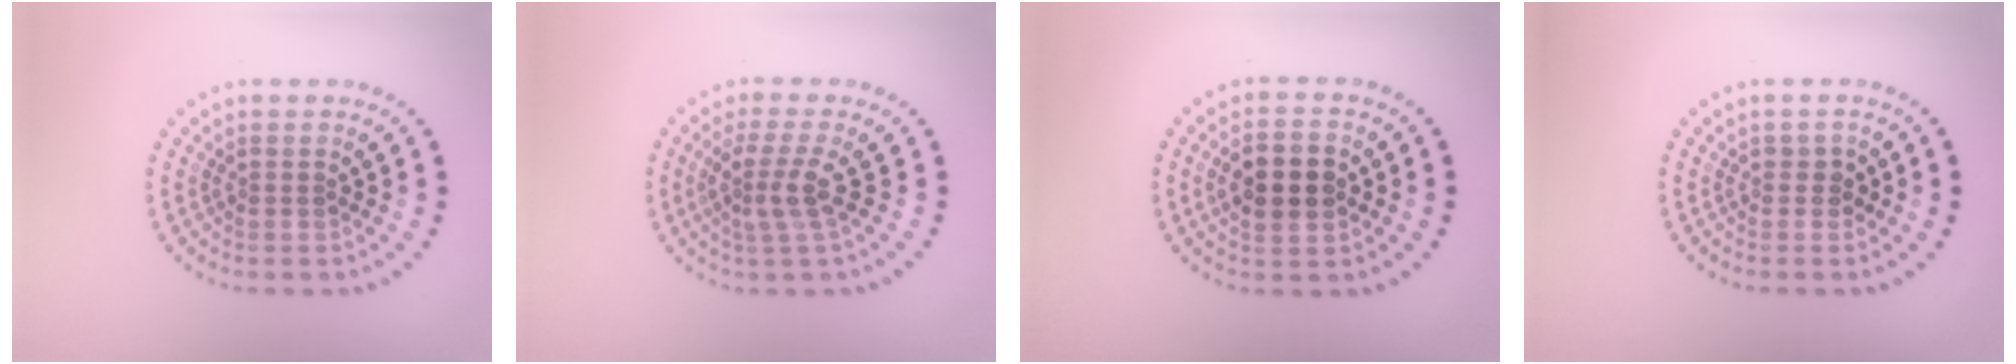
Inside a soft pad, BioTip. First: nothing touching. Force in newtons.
{"total": 2.8, "press": 2.1, "slide": 1.8}
{"total": 4.3, "press": 4.3, "slide": 0.2}
{"total": 1.1, "press": 1.0, "slide": 0.3}